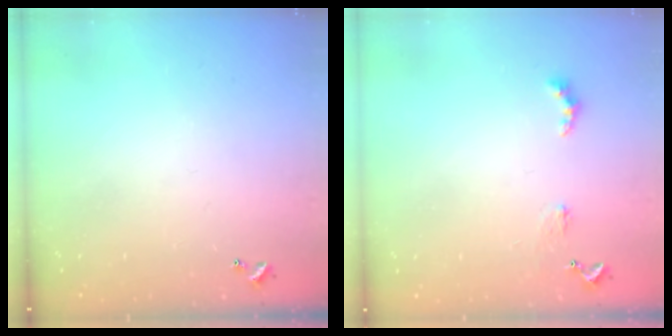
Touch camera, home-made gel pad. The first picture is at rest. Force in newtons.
{"total": 2.5, "press": 2.5, "slide": 0.5}